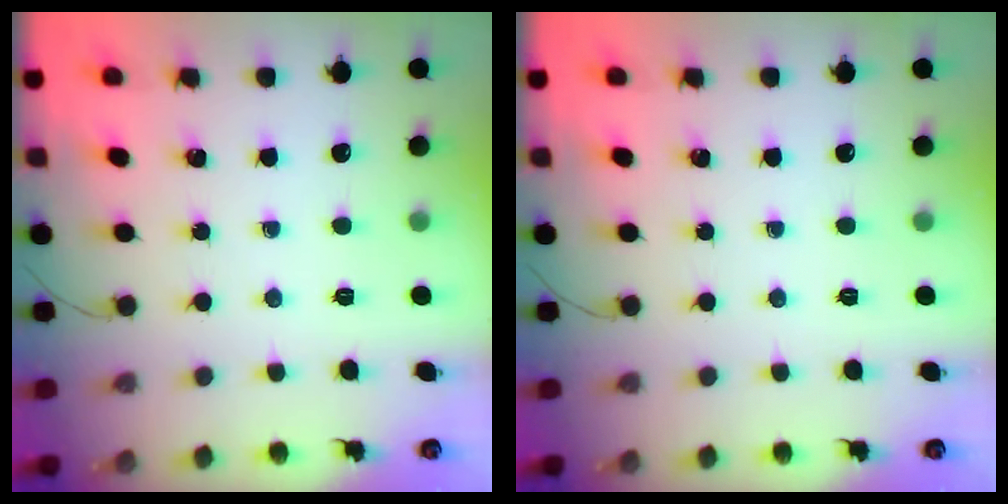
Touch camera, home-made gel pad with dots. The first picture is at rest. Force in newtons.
{"total": 0.0}